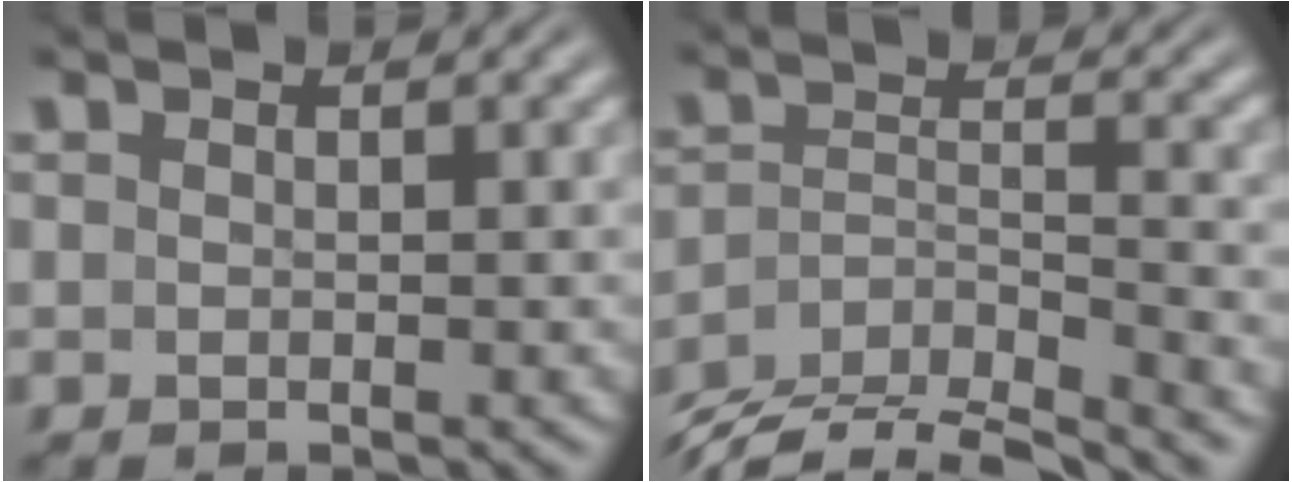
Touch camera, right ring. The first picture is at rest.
{"total": 8.6, "force": [-5.2, 4.8, 5.0], "torque": [-0.097, -0.037, -0.075]}